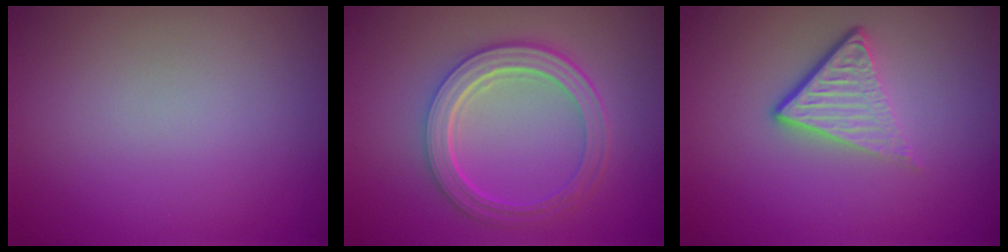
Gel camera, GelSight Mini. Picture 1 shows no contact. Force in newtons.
{"total": 5.2, "press": 3.9, "slide": 3.4}
{"total": 4.0, "press": 2.5, "slide": 3.0}